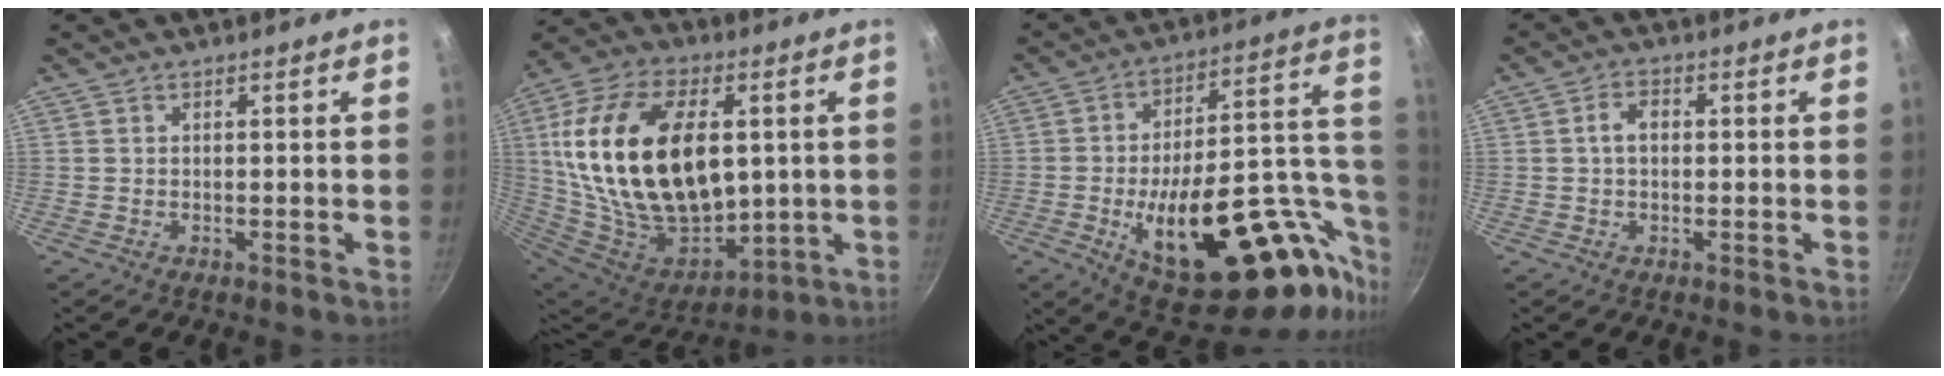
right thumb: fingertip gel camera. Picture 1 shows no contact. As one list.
[{"total": 32.4, "force": [4.3, 19.3, 25.6], "torque": [-0.466, -0.015, 0.089]}, {"total": 32.4, "force": [-9.4, 14.9, 27.1], "torque": [-0.326, 0.037, -0.123]}, {"total": 3.3, "force": [0.1, 2.2, 2.4], "torque": [-0.037, 0.011, -0.002]}]